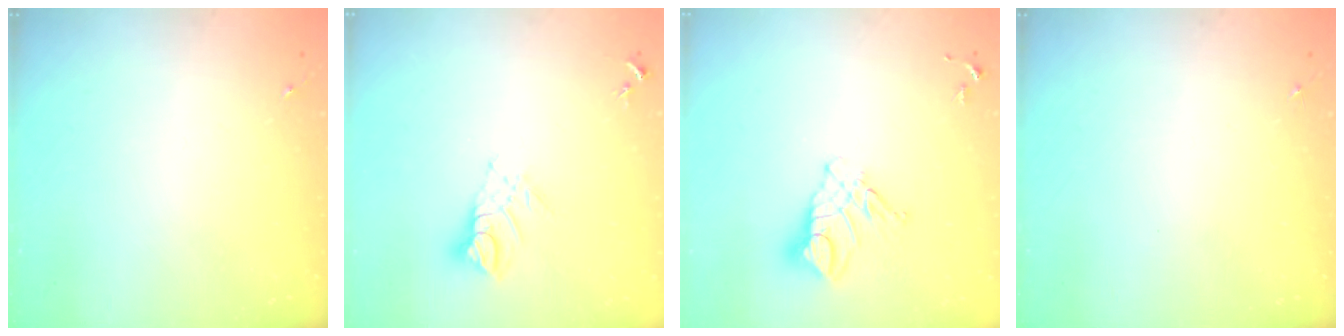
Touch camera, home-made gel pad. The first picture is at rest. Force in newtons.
{"total": 7.9, "press": 7.9, "slide": 0.5}
{"total": 10.7, "press": 10.6, "slide": 1.1}
{"total": 0.0}